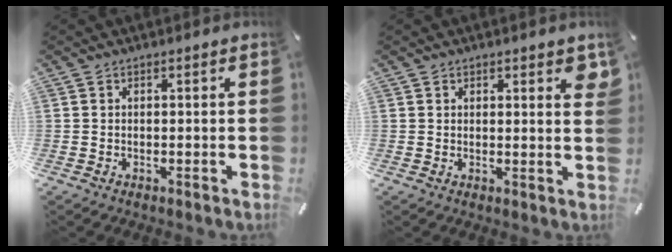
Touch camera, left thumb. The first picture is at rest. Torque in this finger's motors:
{"motor_torque": [0.82, 0.28, 0.00, 0.14, 0.01]}